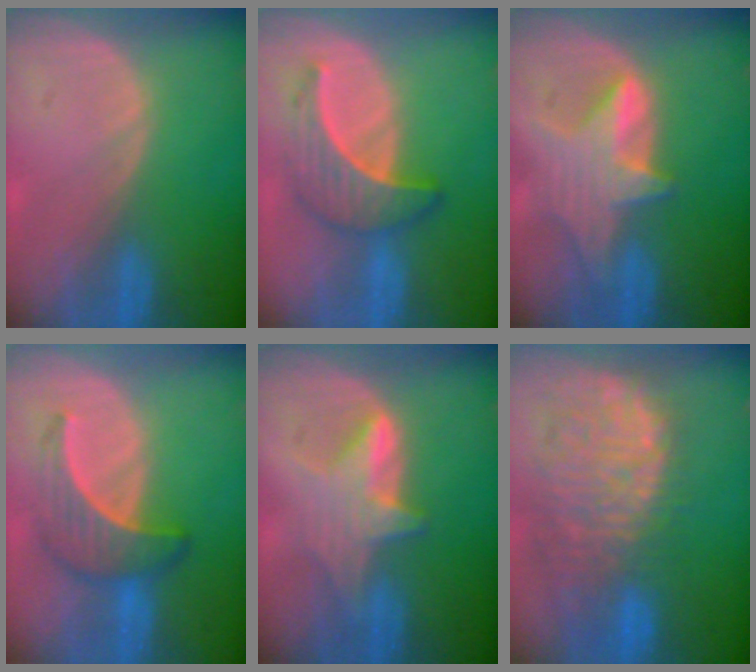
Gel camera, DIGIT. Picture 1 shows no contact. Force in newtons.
{"total": 7.0, "press": 6.2, "slide": 3.1}
{"total": 6.6, "press": 6.4, "slide": 1.2}
{"total": 6.3, "press": 6.1, "slide": 1.9}
{"total": 5.9, "press": 5.8, "slide": 0.8}
{"total": 12.7, "press": 11.1, "slide": 6.1}